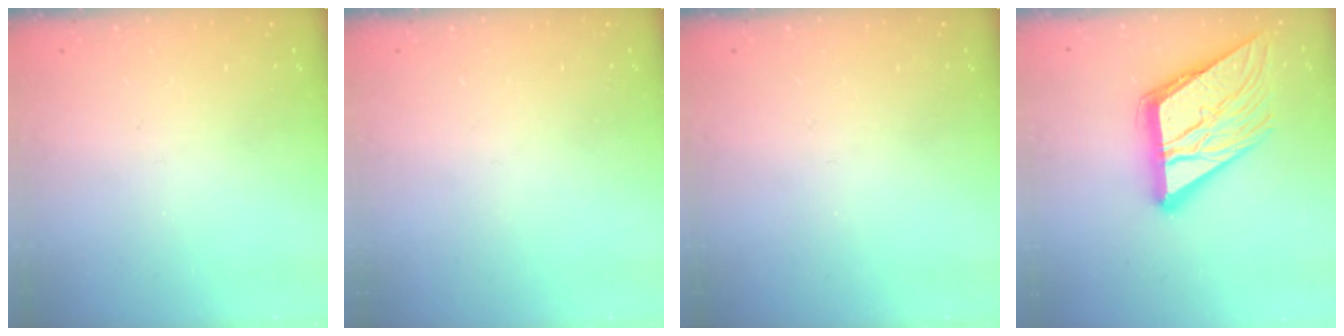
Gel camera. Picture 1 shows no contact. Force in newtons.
{"total": 0.0}
{"total": 0.0}
{"total": 17.4, "press": 17.3, "slide": 1.3}